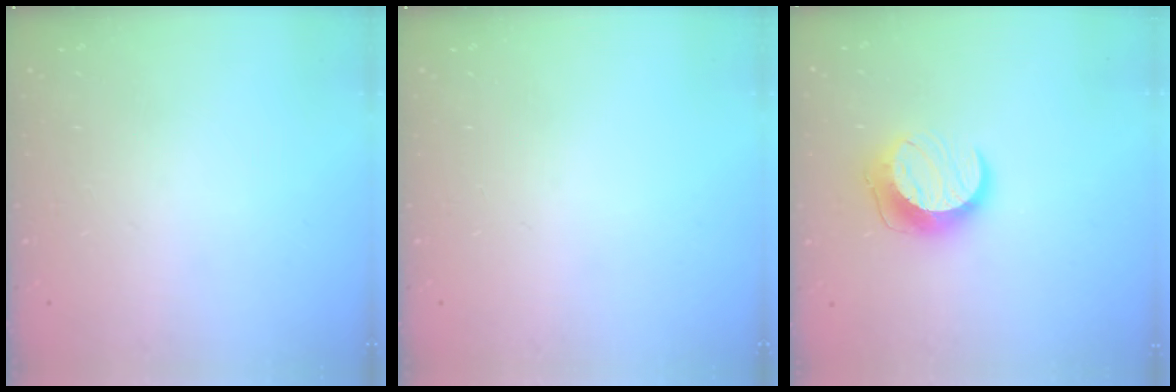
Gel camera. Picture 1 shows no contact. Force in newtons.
{"total": 0.0}
{"total": 12.0, "press": 12.0, "slide": 0.7}